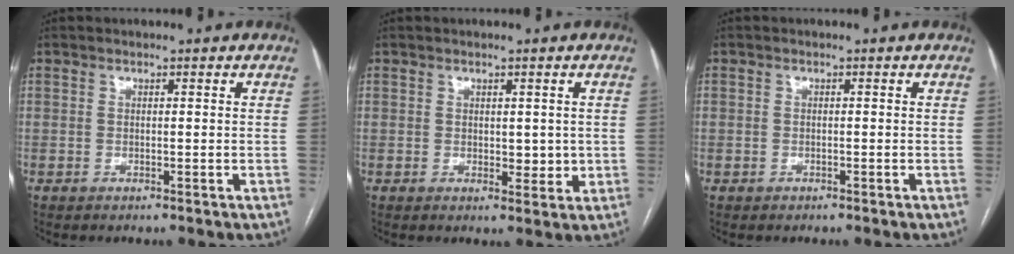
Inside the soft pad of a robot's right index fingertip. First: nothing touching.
{"total": 3.2, "force": [0.3, 1.9, 2.5], "torque": [-0.029, -0.004, 0.010]}
{"total": 0.8, "force": [-0.5, 0.7, 0.0], "torque": [-0.006, 0.005, -0.009]}